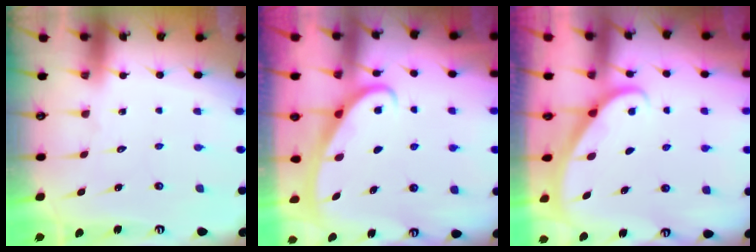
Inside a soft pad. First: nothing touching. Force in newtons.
{"total": 3.0, "press": 3.0, "slide": 0.3}
{"total": 2.0, "press": 2.0, "slide": 0.1}